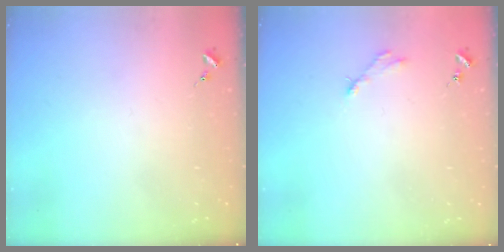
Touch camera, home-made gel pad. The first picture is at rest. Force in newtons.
{"total": 2.8, "press": 2.8, "slide": 0.4}